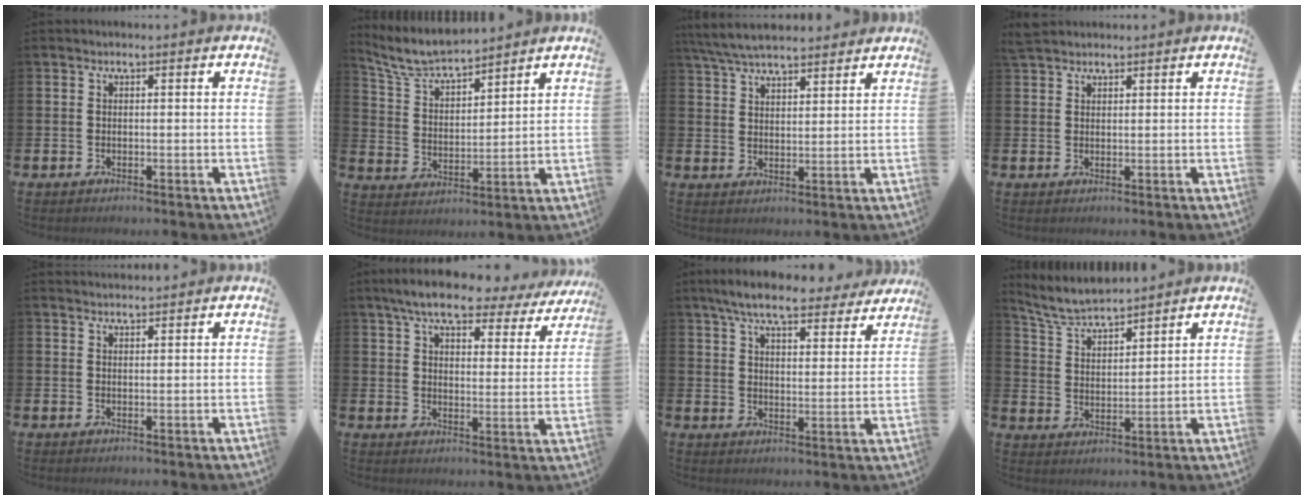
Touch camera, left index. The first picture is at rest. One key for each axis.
{"total": 6.6, "fx": 6.3, "fy": 0.9, "fz": 1.9, "tx": -0.065, "ty": -0.035, "tz": 0.111}
{"total": 6.1, "fx": 5.8, "fy": 1.0, "fz": 1.6, "tx": -0.051, "ty": -0.020, "tz": 0.107}
{"total": 2.6, "fx": 2.4, "fy": 0.9, "fz": 0.6, "tx": -0.003, "ty": -0.005, "tz": 0.042}
{"total": 1.6, "fx": 1.6, "fy": 0.2, "fz": 0.1, "tx": 0.007, "ty": -0.008, "tz": 0.027}
{"total": 7.5, "fx": 6.6, "fy": 1.6, "fz": 3.2, "tx": -0.083, "ty": -0.031, "tz": 0.112}
{"total": 8.1, "fx": 7.3, "fy": 1.5, "fz": 3.2, "tx": -0.072, "ty": -0.036, "tz": 0.127}
{"total": 5.2, "fx": 5.1, "fy": 0.5, "fz": 0.9, "tx": -0.040, "ty": -0.020, "tz": 0.093}